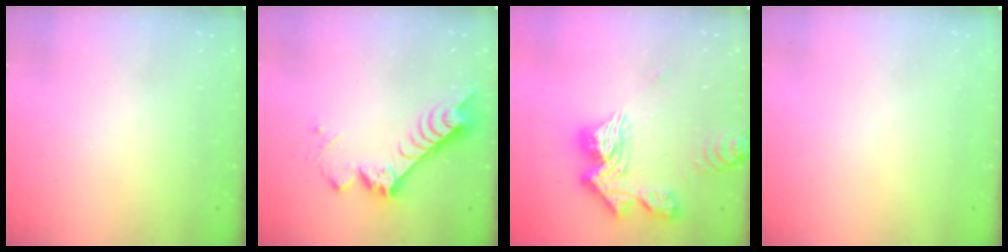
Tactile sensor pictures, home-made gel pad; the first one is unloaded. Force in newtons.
{"total": 10.1, "press": 10.0, "slide": 1.0}
{"total": 18.5, "press": 18.4, "slide": 1.6}
{"total": 0.0}